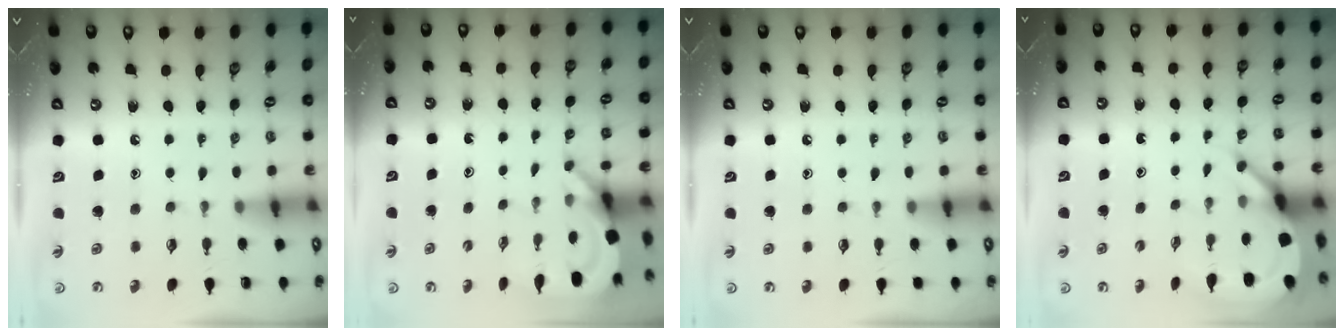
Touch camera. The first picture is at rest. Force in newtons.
{"total": 5.4, "press": 5.4, "slide": 0.4}
{"total": 4.4, "press": 4.3, "slide": 0.7}
{"total": 7.0, "press": 6.9, "slide": 1.0}